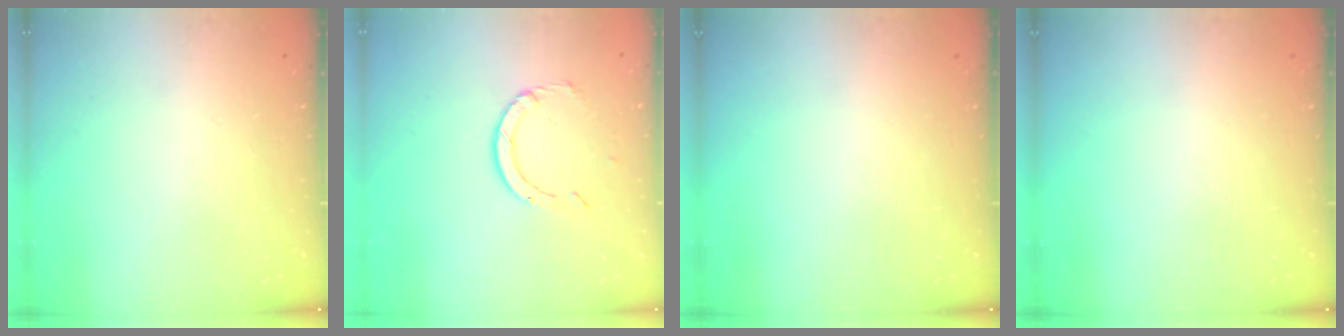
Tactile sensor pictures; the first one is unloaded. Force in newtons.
{"total": 1.7, "press": 1.7, "slide": 0.1}
{"total": 0.0}
{"total": 0.0}